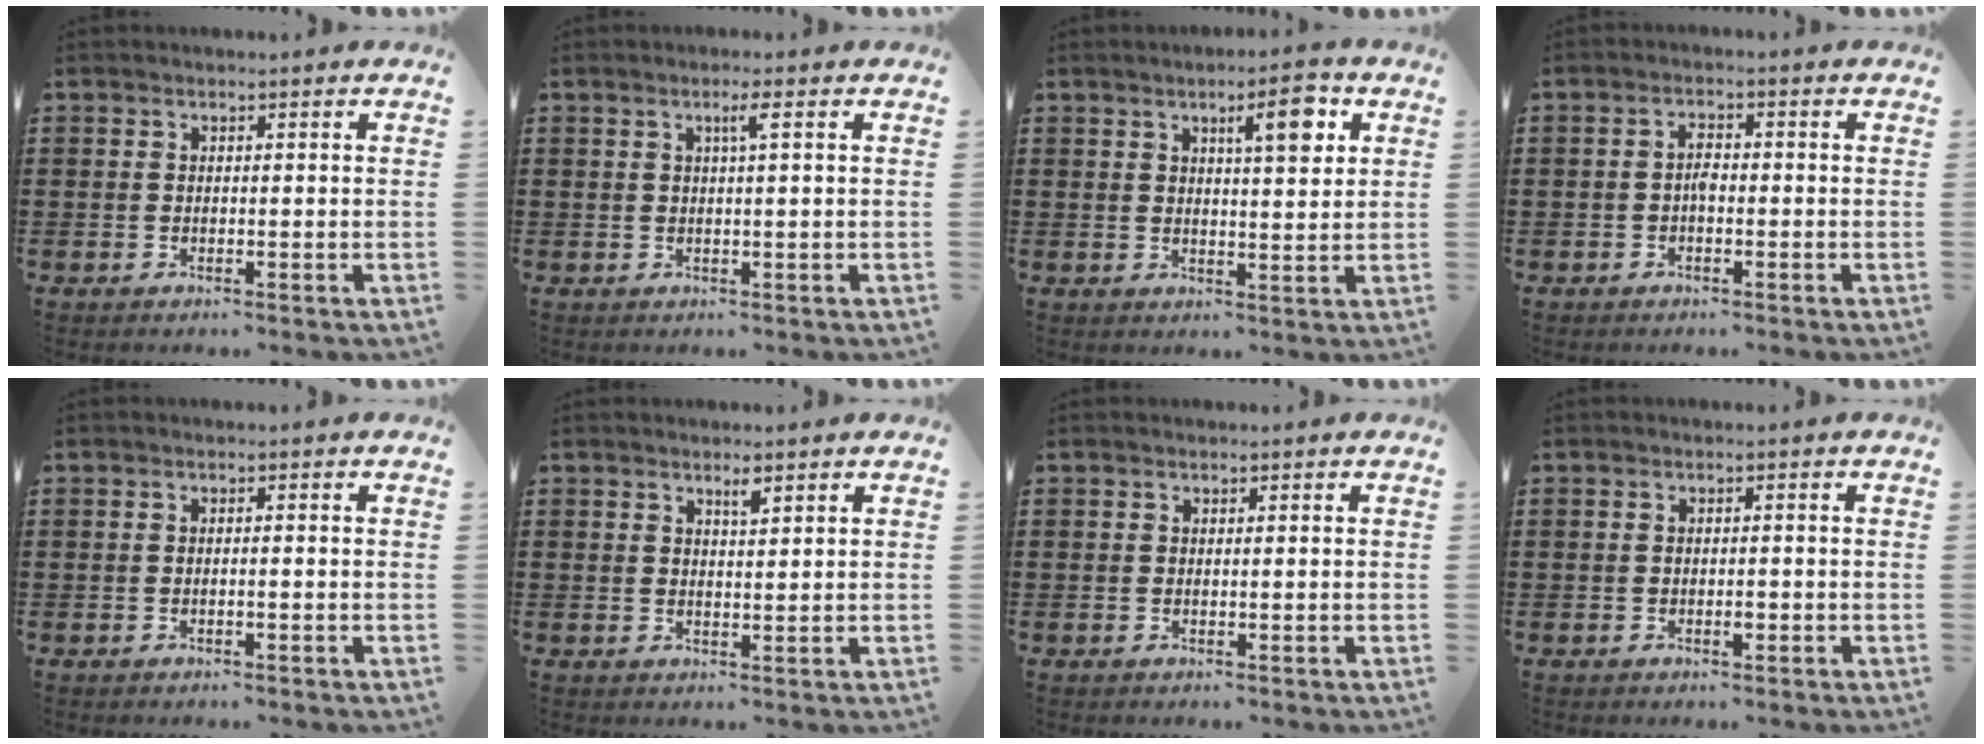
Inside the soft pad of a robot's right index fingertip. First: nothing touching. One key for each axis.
{"total": 2.0, "fx": 0.6, "fy": -0.1, "fz": 1.9, "tx": -0.038, "ty": 0.000, "tz": 0.008}
{"total": 6.2, "fx": 2.8, "fy": 1.7, "fz": 5.2, "tx": -0.079, "ty": -0.001, "tz": 0.038}
{"total": 2.0, "fx": -0.4, "fy": 0.9, "fz": 1.7, "tx": -0.034, "ty": 0.003, "tz": -0.009}
{"total": 0.5, "fx": -0.2, "fy": -0.1, "fz": 0.5, "tx": -0.008, "ty": -0.002, "tz": -0.004}
{"total": 1.8, "fx": 1.3, "fy": 0.4, "fz": 1.2, "tx": -0.017, "ty": -0.001, "tz": 0.020}
{"total": 0.0}
{"total": 1.2, "fx": -0.4, "fy": 0.4, "fz": 1.1, "tx": -0.021, "ty": -0.004, "tz": -0.006}